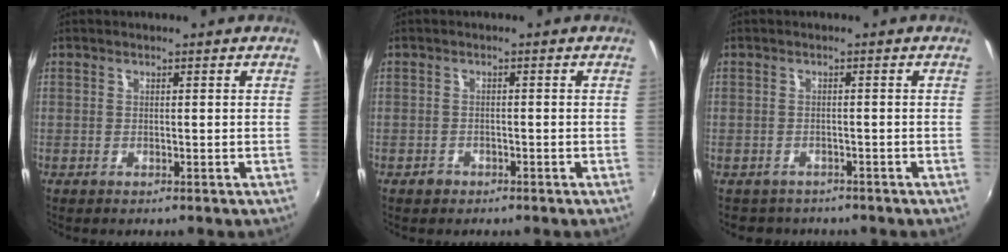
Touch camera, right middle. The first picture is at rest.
{"total": 1.6, "force": [-1.0, 1.2, 0.3], "torque": [-0.008, 0.002, -0.014]}
{"total": 3.1, "force": [-2.4, 1.9, 0.3], "torque": [-0.015, -0.008, -0.036]}